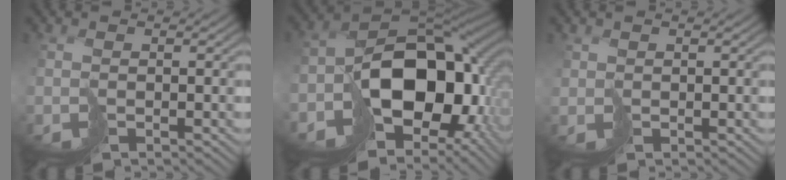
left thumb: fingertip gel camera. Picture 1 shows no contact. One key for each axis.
{"total": 16.3, "fx": -4.6, "fy": 11.4, "fz": 10.8, "tx": -0.147, "ty": -0.033, "tz": -0.059}
{"total": 1.0, "fx": 0.7, "fy": 0.4, "fz": -0.6, "tx": 0.013, "ty": -0.002, "tz": 0.015}